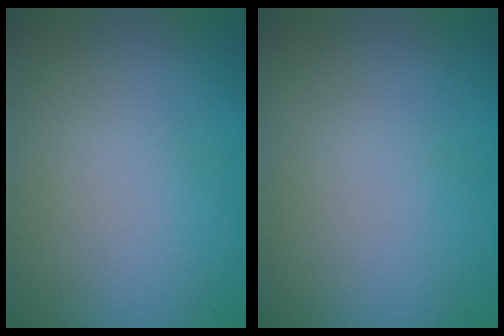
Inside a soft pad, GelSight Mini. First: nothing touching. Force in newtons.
{"total": 0.0}